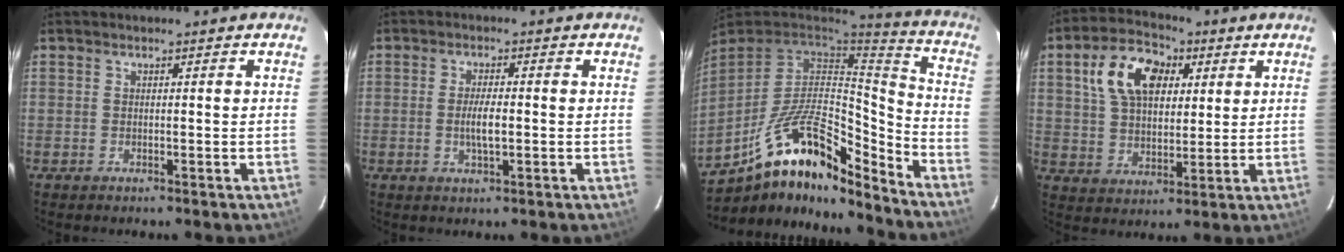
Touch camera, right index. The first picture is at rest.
{"total": 4.1, "force": [-0.6, 0.9, 3.9], "torque": [-0.073, -0.004, -0.009]}
{"total": 21.5, "force": [-14.6, 7.8, 13.6], "torque": [-0.260, 0.001, -0.251]}
{"total": 13.3, "force": [4.9, 8.3, 9.2], "torque": [-0.180, 0.036, 0.088]}